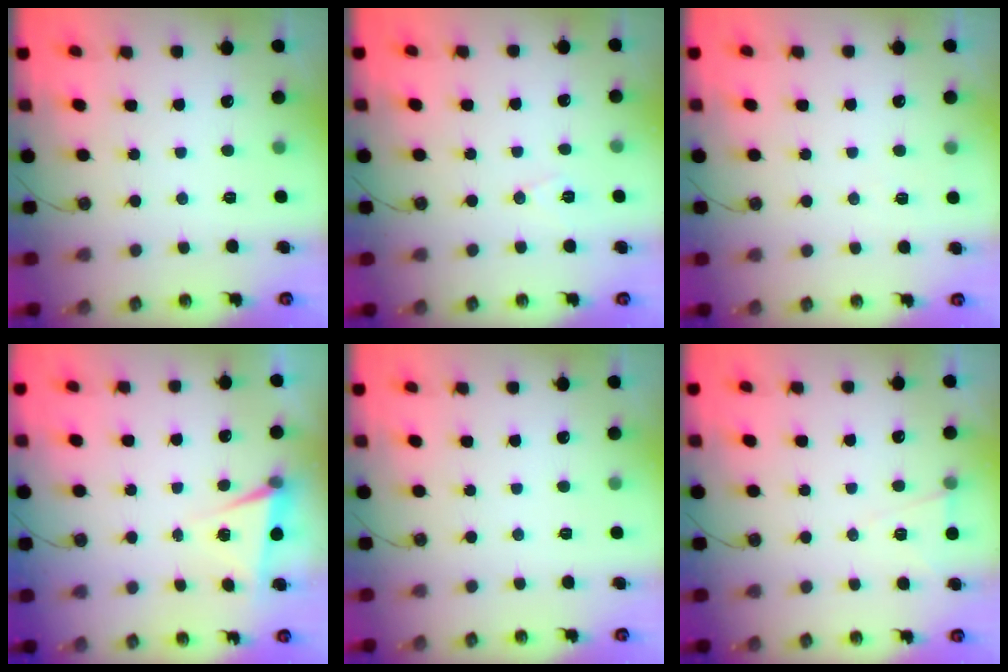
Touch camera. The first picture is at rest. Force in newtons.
{"total": 7.1, "press": 5.5, "slide": 4.5}
{"total": 5.1, "press": 5.0, "slide": 0.6}
{"total": 4.4, "press": 2.5, "slide": 3.7}
{"total": 0.0}
{"total": 5.8, "press": 3.5, "slide": 4.5}